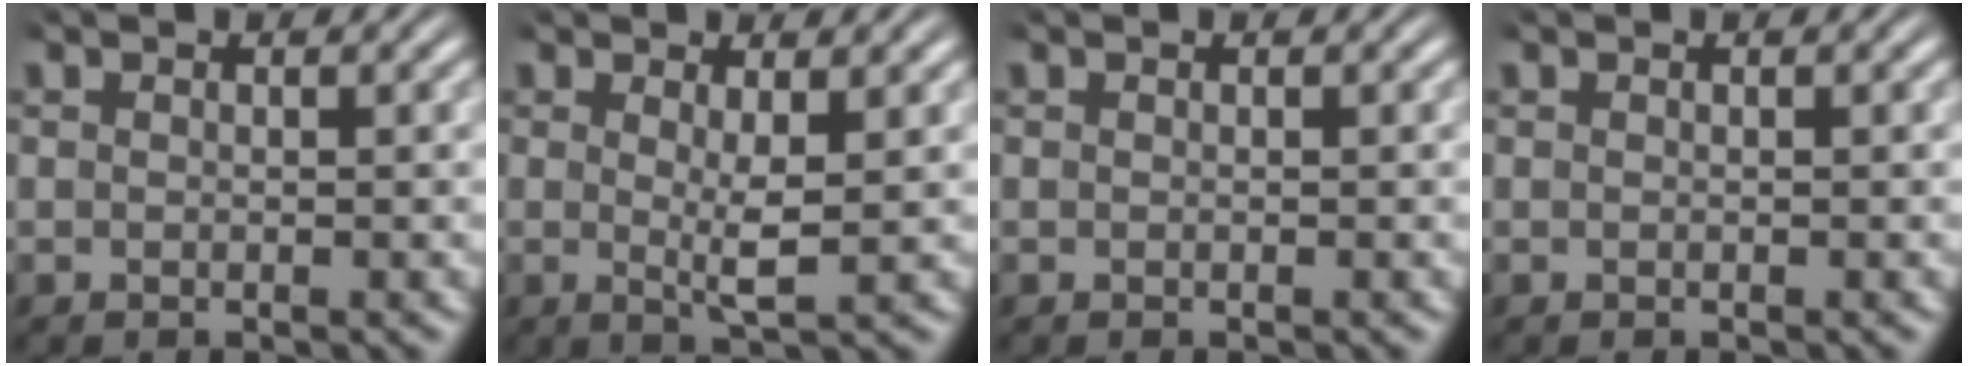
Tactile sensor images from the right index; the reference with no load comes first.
{"total": 2.5, "force": [0.5, 0.1, 2.4], "torque": [-0.046, -0.015, 0.014]}
{"total": 0.0}
{"total": 0.0}